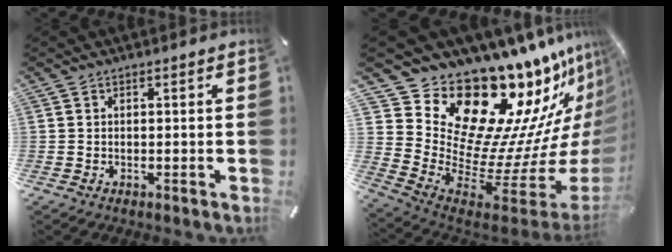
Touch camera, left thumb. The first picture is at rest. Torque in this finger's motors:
{"motor_torque": [3.89, 0.30, 1.01, -0.49, 0.15]}